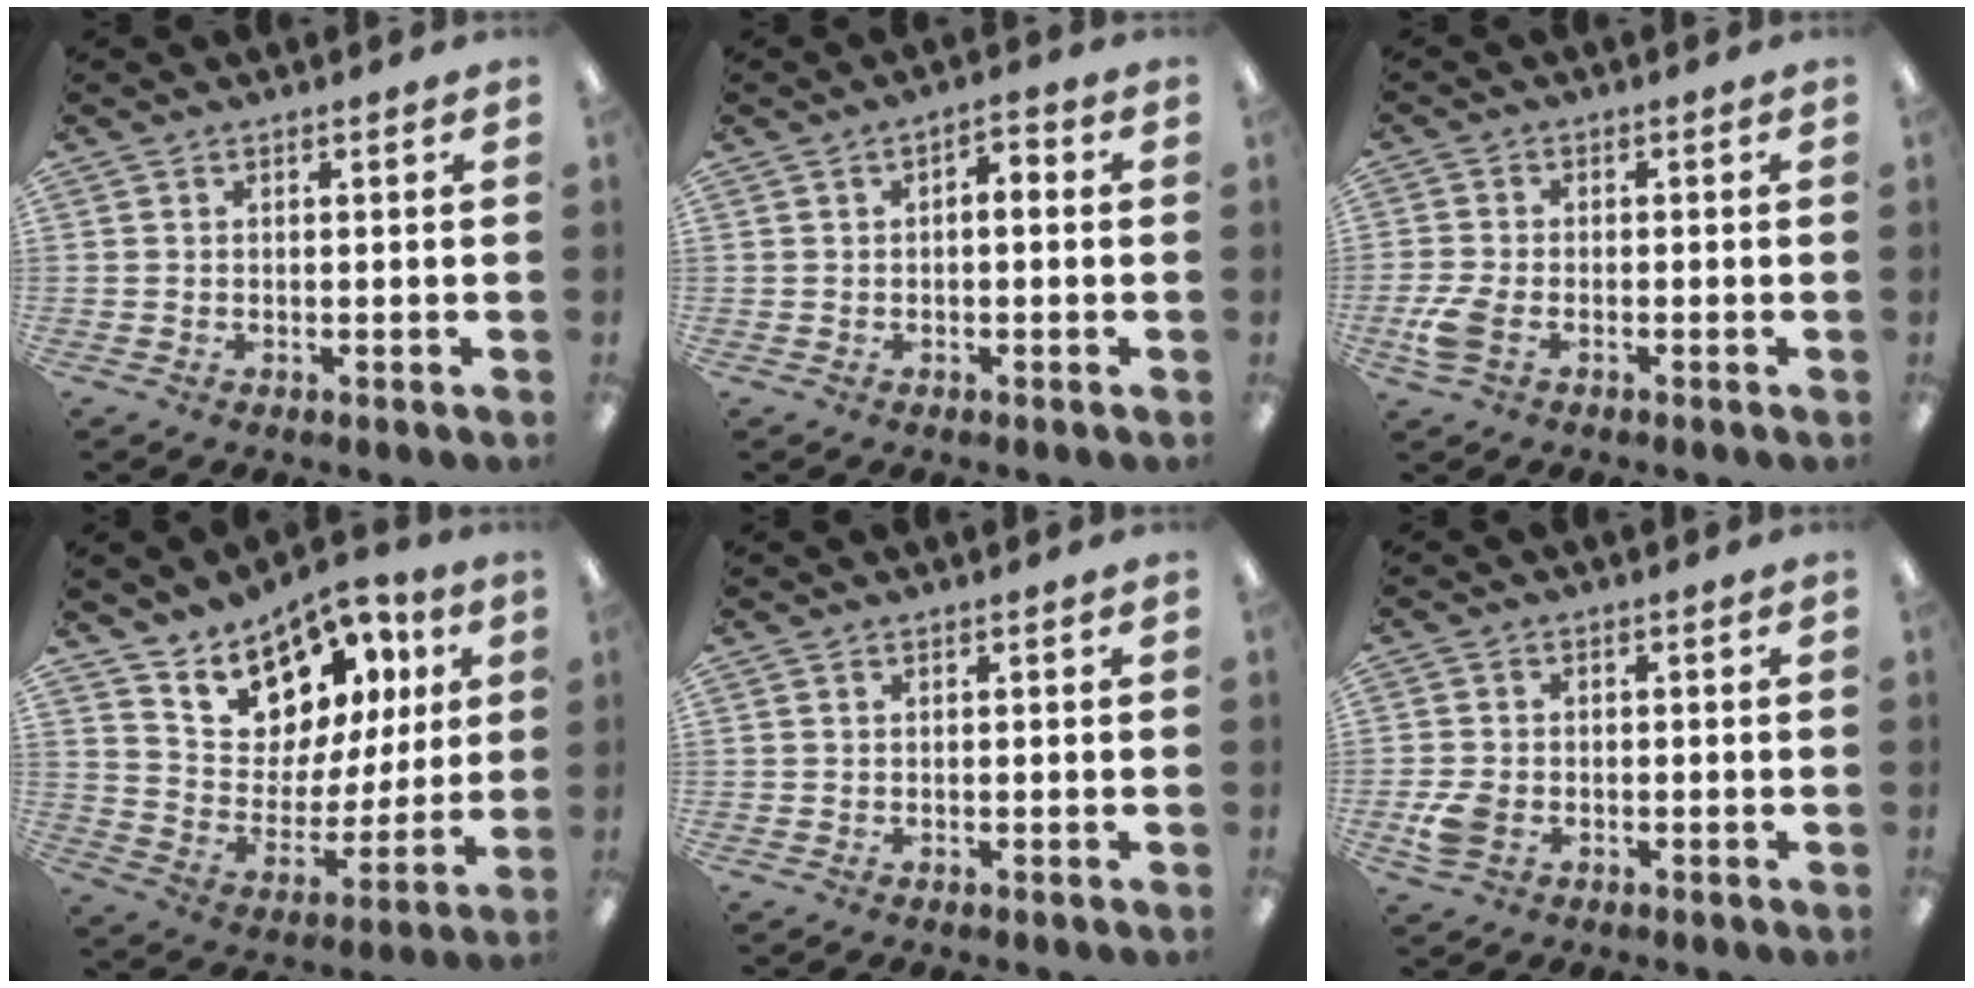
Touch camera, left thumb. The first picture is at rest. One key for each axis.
{"total": 2.7, "fx": -0.8, "fy": 1.6, "fz": 2.0, "tx": -0.036, "ty": 0.010, "tz": -0.017}
{"total": 5.7, "fx": -2.1, "fy": 3.3, "fz": 4.1, "tx": -0.095, "ty": 0.002, "tz": -0.042}
{"total": 14.6, "fx": 10.9, "fy": 8.8, "fz": 4.3, "tx": -0.089, "ty": -0.082, "tz": 0.203}
{"total": 0.0}
{"total": 5.3, "fx": -1.9, "fy": 3.7, "fz": 3.3, "tx": -0.070, "ty": 0.008, "tz": -0.034}